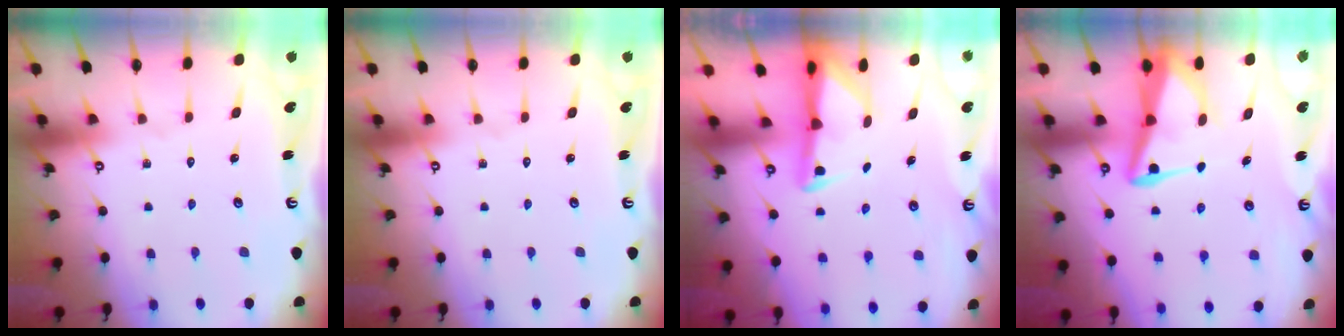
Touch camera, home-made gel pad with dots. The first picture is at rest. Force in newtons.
{"total": 0.0}
{"total": 2.8, "press": 2.7, "slide": 0.7}
{"total": 7.0, "press": 6.9, "slide": 0.9}